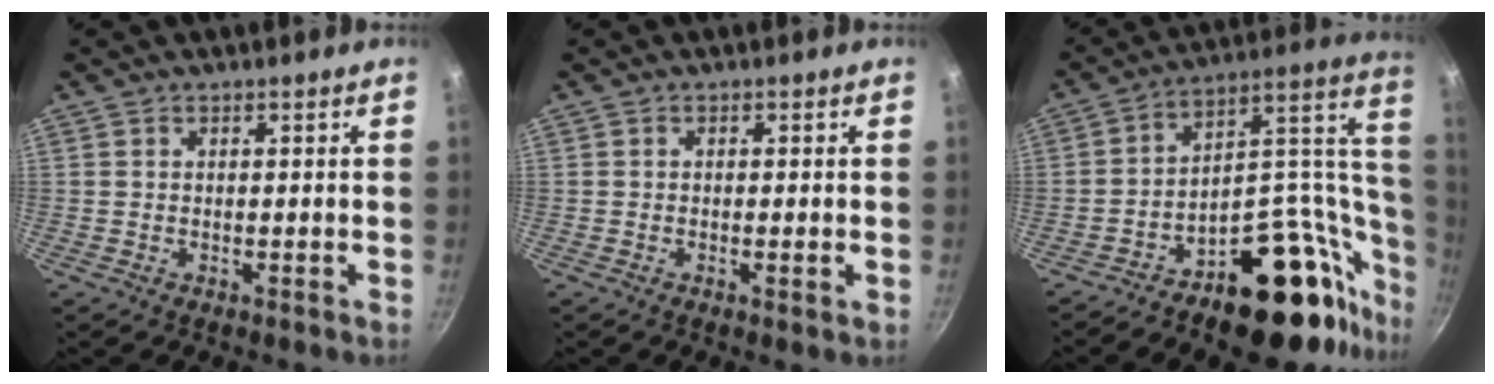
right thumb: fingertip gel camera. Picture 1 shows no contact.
{"total": 1.4, "force": [-0.3, 0.2, 1.3], "torque": [-0.026, -0.001, -0.007]}
{"total": 27.1, "force": [-10.2, 15.6, 19.6], "torque": [-0.182, 0.084, -0.154]}